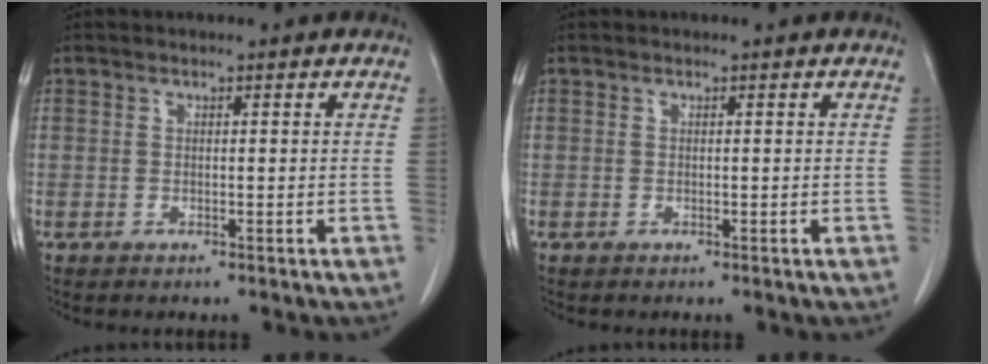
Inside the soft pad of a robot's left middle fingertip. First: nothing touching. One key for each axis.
{"total": 0.0}